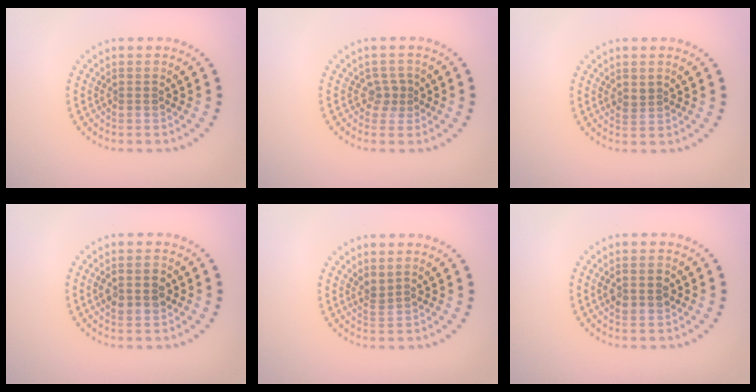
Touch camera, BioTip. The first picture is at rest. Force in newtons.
{"total": 1.5, "press": 1.0, "slide": 1.1}
{"total": 1.0, "press": 0.9, "slide": 0.5}
{"total": 2.8, "press": 2.8, "slide": 0.1}
{"total": 1.0, "press": 0.5, "slide": 0.8}
{"total": 2.7, "press": 2.7, "slide": 0.1}